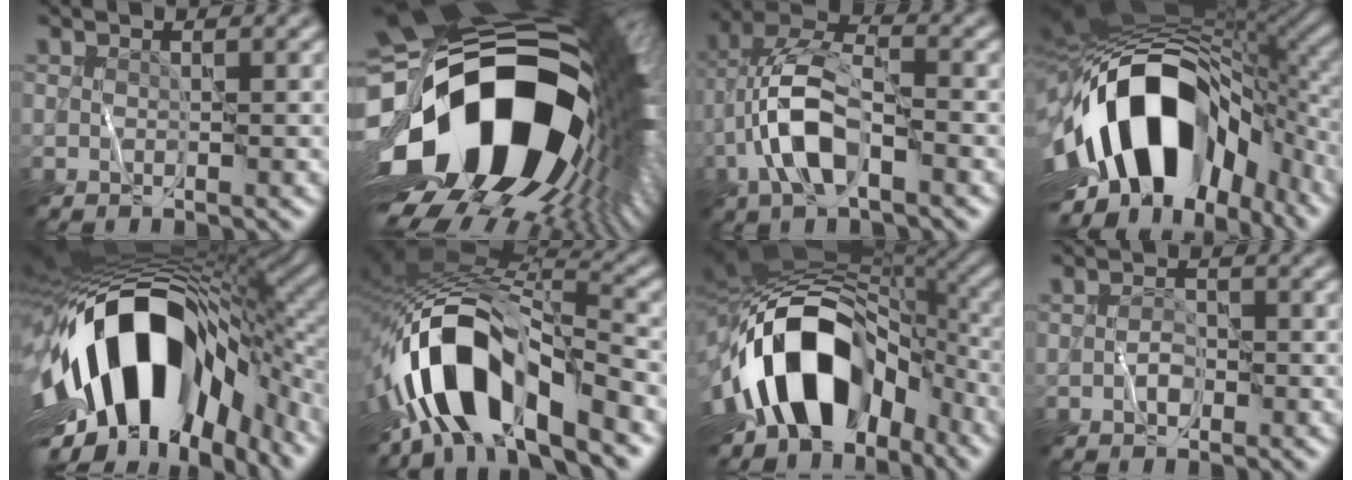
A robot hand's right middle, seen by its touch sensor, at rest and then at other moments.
{"total": 21.6, "force": [-2.5, 14.0, 16.3], "torque": [-0.334, -0.083, -0.014]}
{"total": 7.1, "force": [-2.4, 3.2, 5.9], "torque": [-0.123, 0.012, -0.050]}
{"total": 18.4, "force": [-4.0, 10.5, 14.6], "torque": [-0.265, -0.007, -0.060]}
{"total": 18.3, "force": [-4.2, 9.0, 15.4], "torque": [-0.256, -0.013, -0.066]}
{"total": 11.8, "force": [-6.1, 4.7, 8.9], "torque": [-0.153, 0.005, -0.117]}
{"total": 15.8, "force": [-4.9, 10.1, 11.1], "torque": [-0.180, -0.002, -0.086]}
{"total": 1.4, "force": [-0.4, 0.9, 0.9], "torque": [-0.013, 0.004, -0.009]}